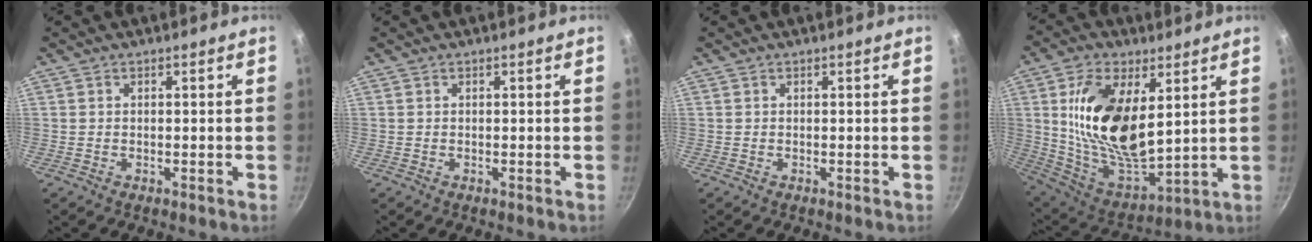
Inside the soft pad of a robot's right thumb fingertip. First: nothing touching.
{"total": 0.0}
{"total": 0.0}
{"total": 20.5, "force": [5.2, 10.5, 16.8], "torque": [-0.301, -0.035, 0.109]}